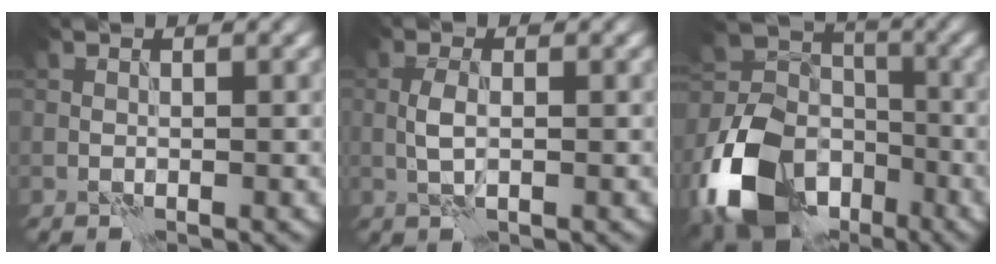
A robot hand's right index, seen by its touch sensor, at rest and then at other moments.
{"total": 2.0, "force": [-0.2, 0.7, 1.8], "torque": [-0.041, 0.003, -0.005]}
{"total": 13.4, "force": [-6.6, 9.1, 7.4], "torque": [-0.179, -0.022, -0.128]}